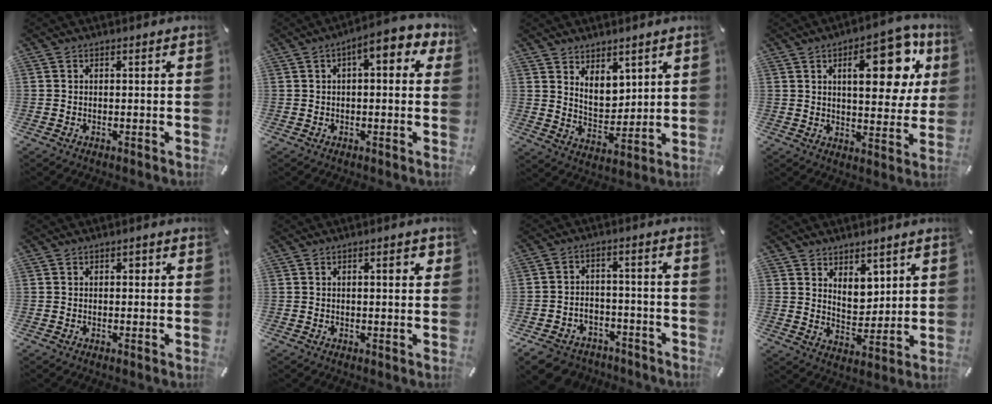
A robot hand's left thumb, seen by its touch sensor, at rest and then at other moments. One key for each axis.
{"total": 7.7, "fx": 2.9, "fy": 2.9, "fz": 6.6, "tx": -0.088, "ty": -0.014, "tz": 0.041}
{"total": 6.9, "fx": 4.9, "fy": 4.6, "fz": 1.7, "tx": -0.034, "ty": -0.031, "tz": 0.092}
{"total": 18.9, "fx": 7.1, "fy": 8.5, "fz": 15.3, "tx": -0.207, "ty": -0.014, "tz": 0.108}
{"total": 1.2, "fx": 0.4, "fy": 0.8, "fz": 0.8, "tx": -0.009, "ty": 0.002, "tz": 0.003}
{"total": 2.7, "fx": 0.9, "fy": 0.8, "fz": 2.3, "tx": -0.031, "ty": 0.000, "tz": 0.009}
{"total": 7.9, "fx": -5.9, "fy": 4.6, "fz": 2.4, "tx": -0.041, "ty": 0.036, "tz": -0.110}
{"total": 6.5, "fx": 4.6, "fy": 4.4, "fz": 1.5, "tx": -0.020, "ty": -0.029, "tz": 0.084}